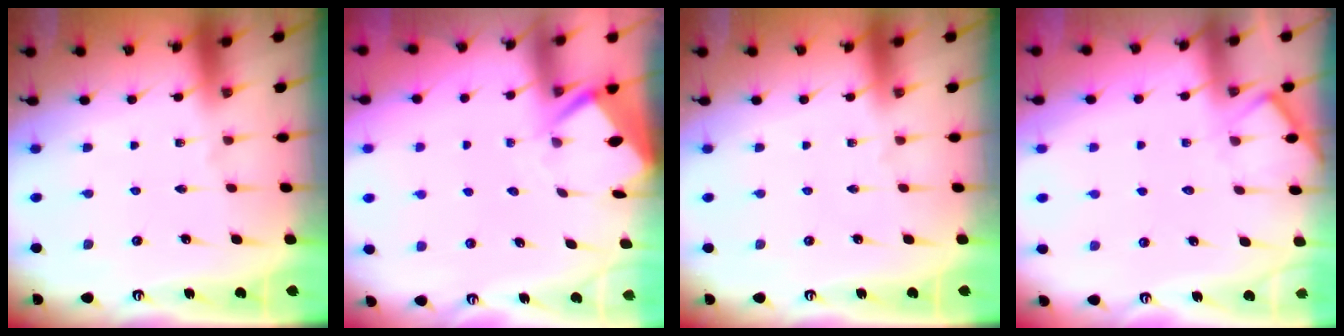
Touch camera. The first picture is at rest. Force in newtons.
{"total": 3.4, "press": 3.4, "slide": 0.3}
{"total": 0.0}
{"total": 6.8, "press": 6.8, "slide": 0.5}